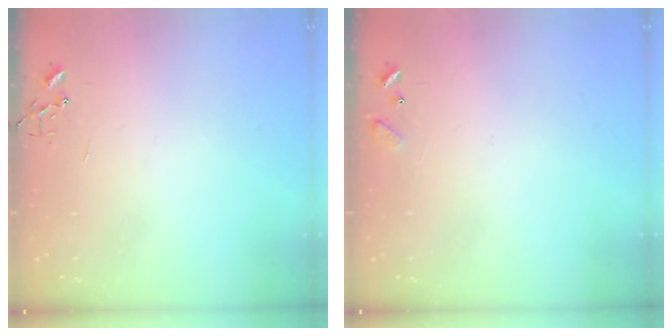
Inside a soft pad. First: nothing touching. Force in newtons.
{"total": 6.4, "press": 6.4, "slide": 0.5}